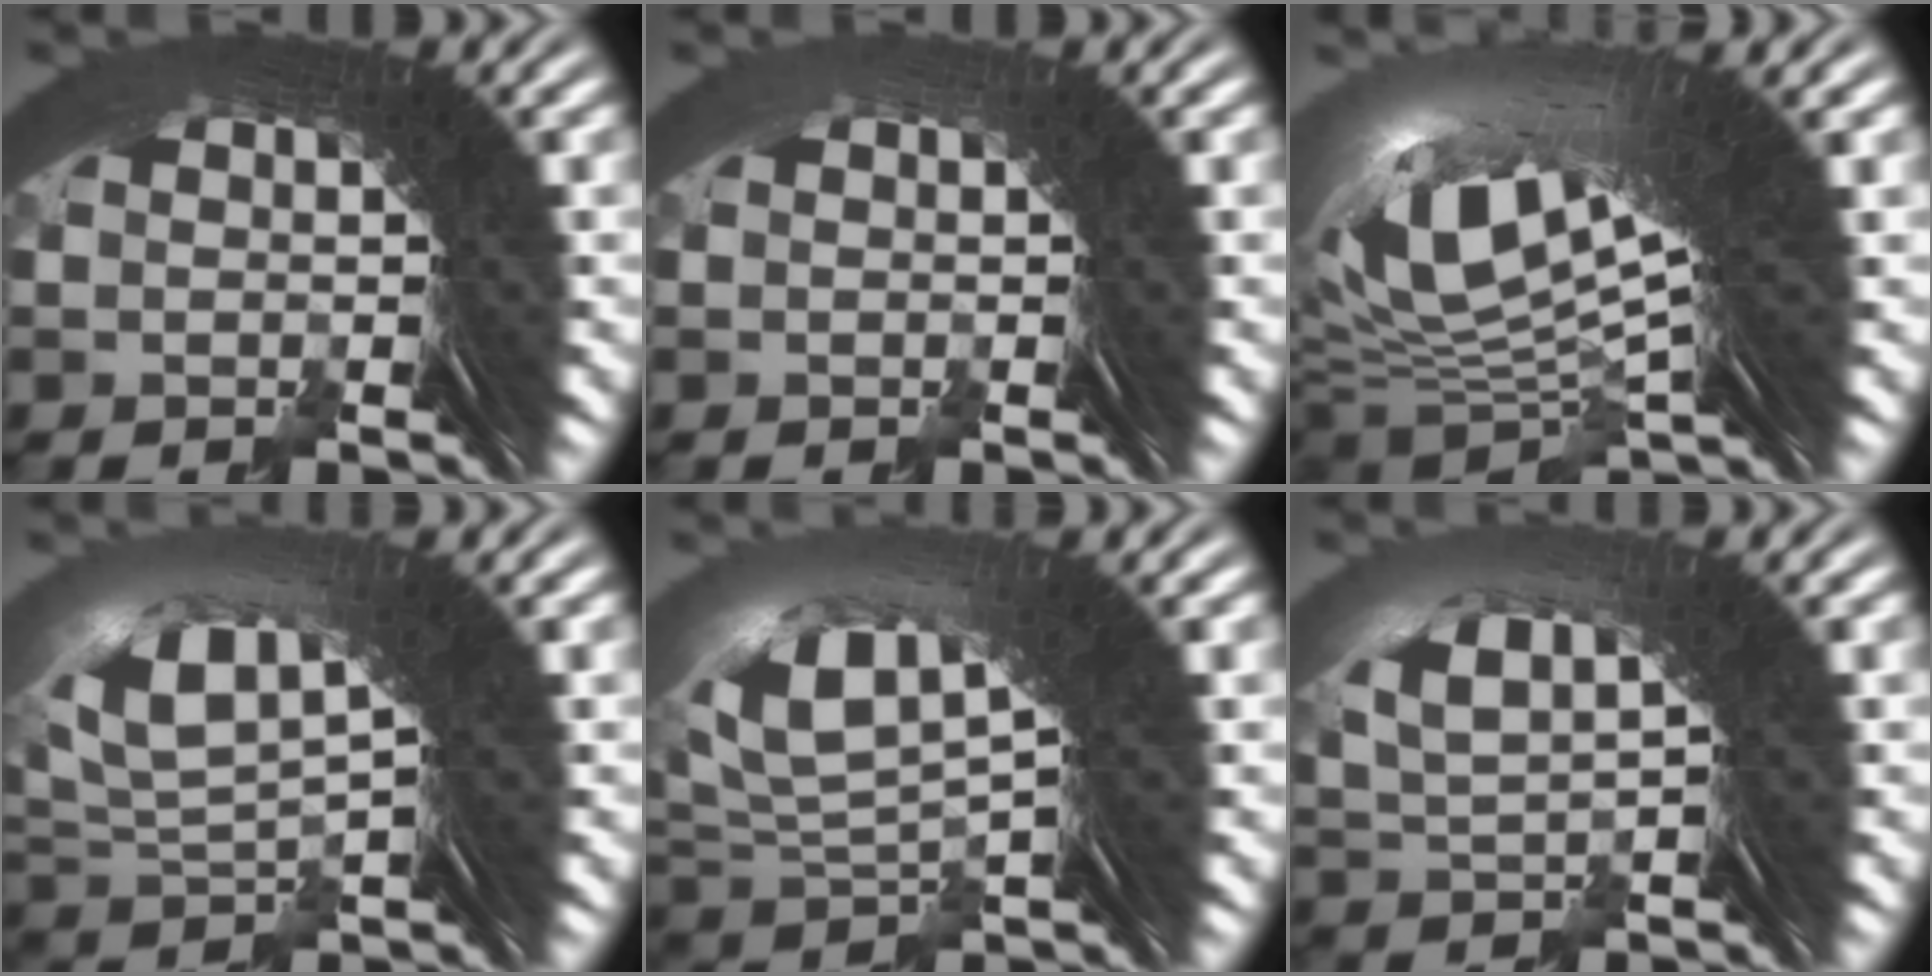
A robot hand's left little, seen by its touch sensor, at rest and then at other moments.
{"total": 1.1, "force": [-0.7, -0.5, -0.7], "torque": [0.013, 0.002, -0.012]}
{"total": 12.6, "force": [2.7, 6.7, 10.3], "torque": [-0.191, -0.018, 0.058]}
{"total": 5.3, "force": [1.4, 3.1, 4.0], "torque": [-0.098, -0.012, 0.037]}
{"total": 5.9, "force": [1.6, 3.4, 4.6], "torque": [-0.102, -0.008, 0.039]}
{"total": 3.5, "force": [1.2, 1.9, 2.8], "torque": [-0.070, -0.004, 0.029]}